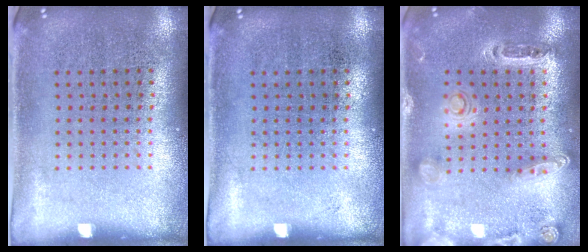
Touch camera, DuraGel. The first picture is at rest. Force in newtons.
{"total": 0.0}
{"total": 1.5, "press": 1.4, "slide": 0.2}